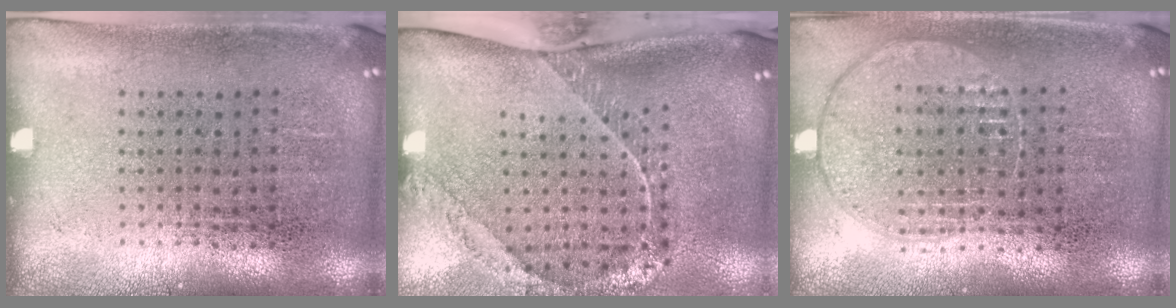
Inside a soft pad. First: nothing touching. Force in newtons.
{"total": 2.4, "press": 1.7, "slide": 1.7}
{"total": 1.0, "press": 1.0, "slide": 0.3}